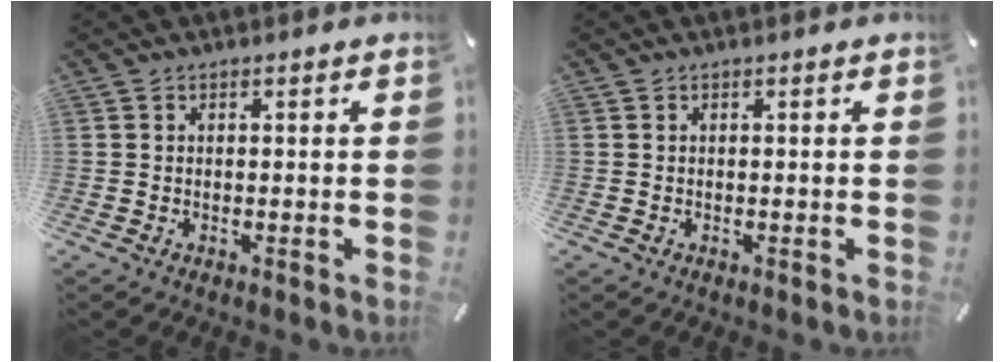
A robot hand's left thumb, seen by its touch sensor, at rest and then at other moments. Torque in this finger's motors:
{"motor_torque": [0.00, 0.00, 0.00, -0.01, 0.00]}